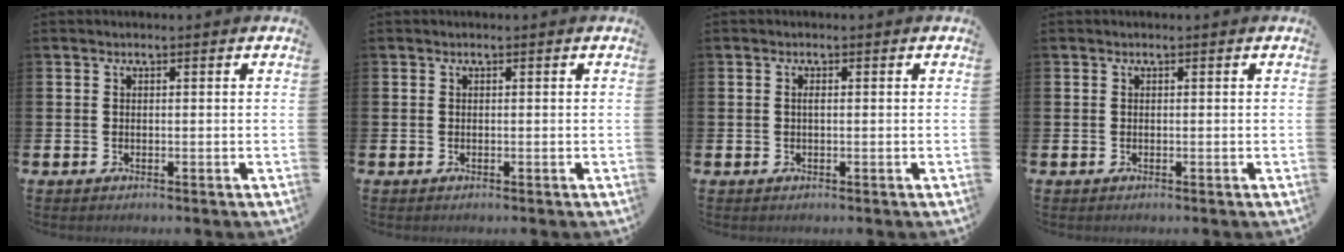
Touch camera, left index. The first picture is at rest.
{"total": 0.0}
{"total": 0.7, "force": [0.1, 0.1, 0.7], "torque": [-0.016, 0.001, 0.002]}
{"total": 0.0}